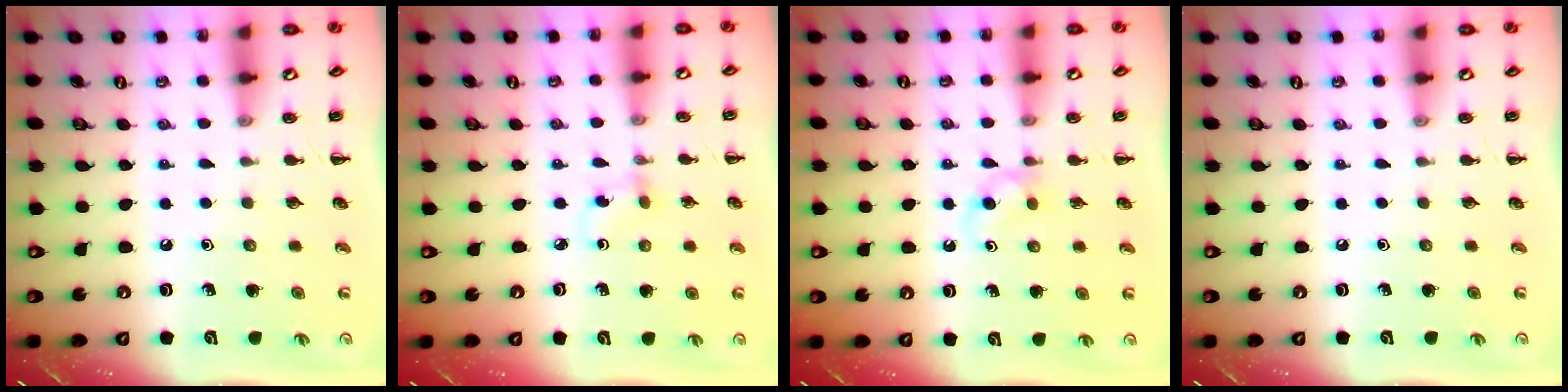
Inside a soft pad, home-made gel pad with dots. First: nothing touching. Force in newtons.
{"total": 2.5, "press": 2.2, "slide": 1.1}
{"total": 3.1, "press": 2.8, "slide": 1.3}
{"total": 0.0}